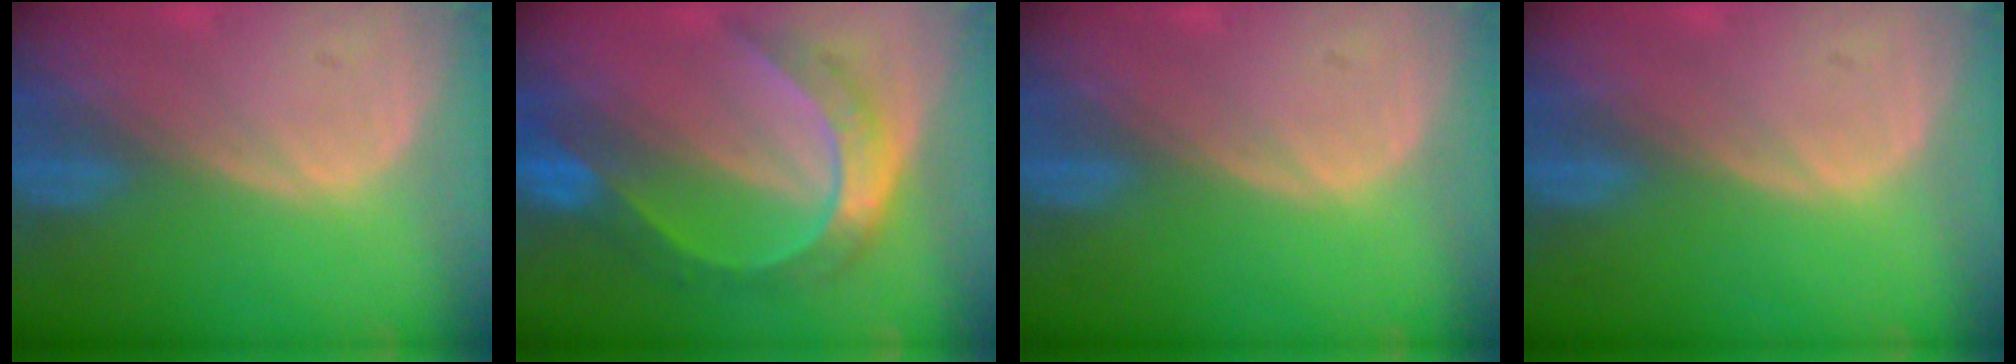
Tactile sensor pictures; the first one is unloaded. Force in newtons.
{"total": 8.5, "press": 8.5, "slide": 0.7}
{"total": 0.0}
{"total": 0.0}